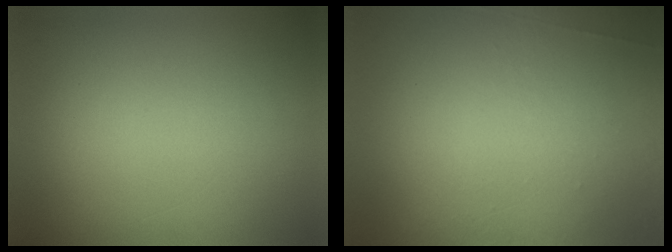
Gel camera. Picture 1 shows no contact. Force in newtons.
{"total": 7.0}